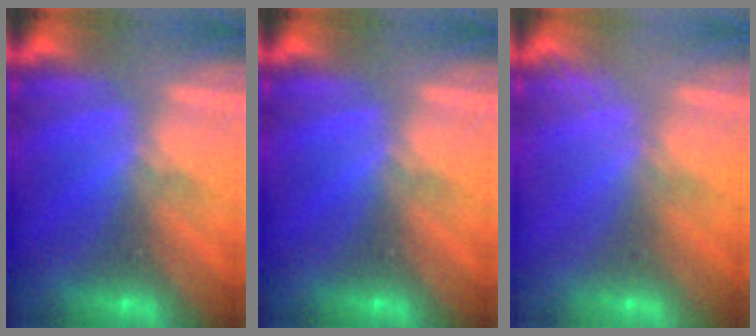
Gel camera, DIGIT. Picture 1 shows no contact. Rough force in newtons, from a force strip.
{"total": 0.0}
{"total": 2.1}